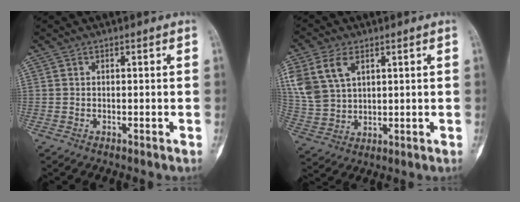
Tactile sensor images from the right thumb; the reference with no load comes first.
{"total": 11.7, "force": [5.2, 7.5, 7.4], "torque": [-0.152, -0.003, 0.115]}